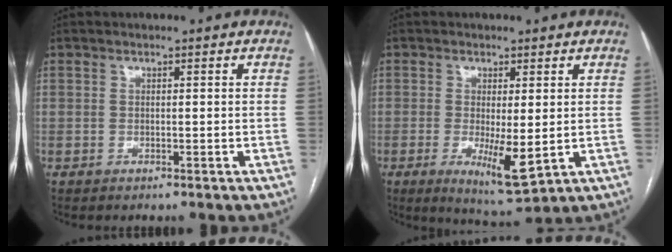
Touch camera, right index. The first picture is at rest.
{"total": 6.8, "force": [-1.2, 1.4, 6.6], "torque": [-0.108, -0.018, -0.010]}